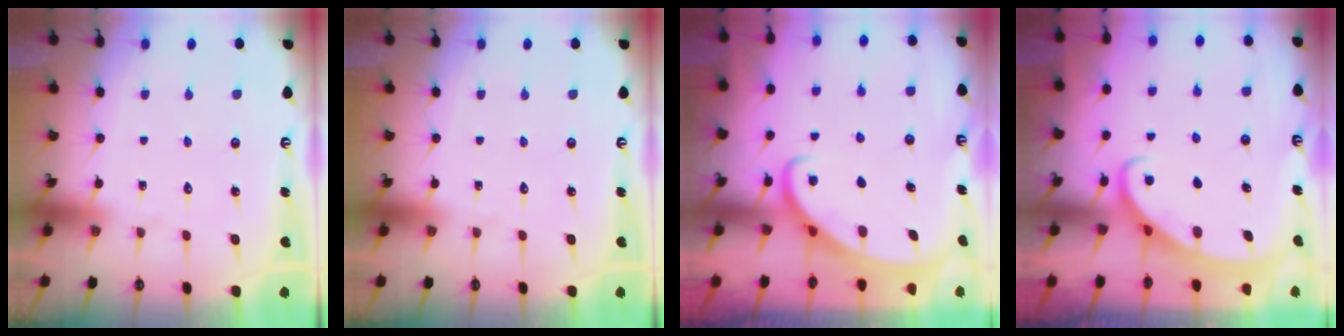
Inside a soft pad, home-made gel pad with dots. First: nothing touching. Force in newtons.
{"total": 0.0}
{"total": 2.5, "press": 2.5, "slide": 0.3}
{"total": 2.4, "press": 2.4, "slide": 0.4}